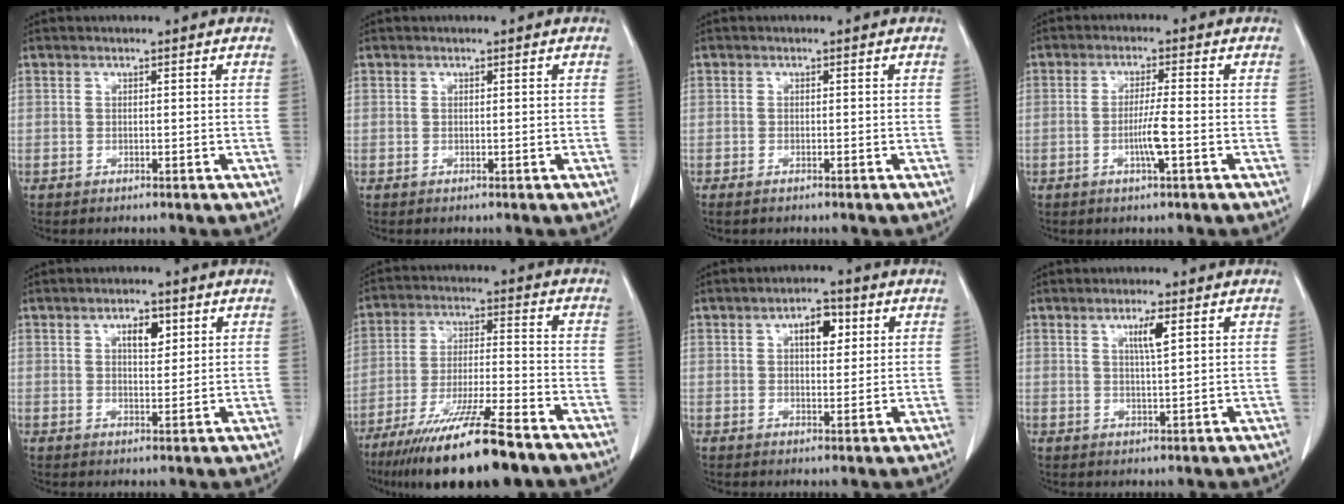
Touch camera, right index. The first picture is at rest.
{"total": 0.0}
{"total": 1.0, "force": [-0.8, 0.3, 0.5], "torque": [-0.010, -0.002, -0.011]}
{"total": 4.1, "force": [-1.2, -0.3, 3.9], "torque": [-0.074, -0.005, -0.023]}
{"total": 3.8, "force": [1.7, 1.6, 2.9], "torque": [-0.046, 0.000, 0.026]}
{"total": 17.4, "force": [-12.4, 1.5, 12.1], "torque": [-0.203, -0.040, -0.214]}
{"total": 4.7, "force": [1.7, 2.1, 3.8], "torque": [-0.059, 0.008, 0.025]}
{"total": 3.4, "force": [1.5, 0.0, 3.1], "torque": [-0.053, -0.003, 0.025]}